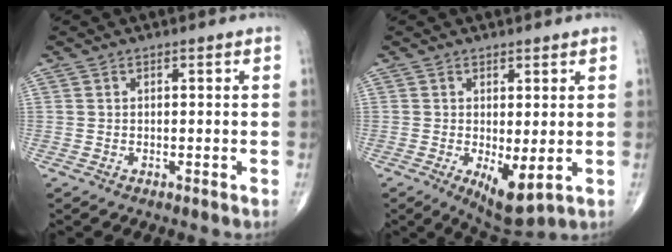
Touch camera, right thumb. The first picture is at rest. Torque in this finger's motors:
{"motor_torque": [2.12, 2.89, 0.84, 0.06, 0.18]}